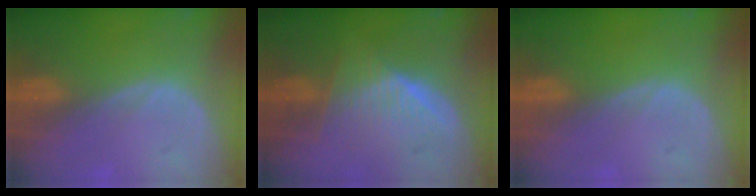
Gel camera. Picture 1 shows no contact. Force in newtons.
{"total": 6.4, "press": 6.2, "slide": 1.7}
{"total": 0.0}